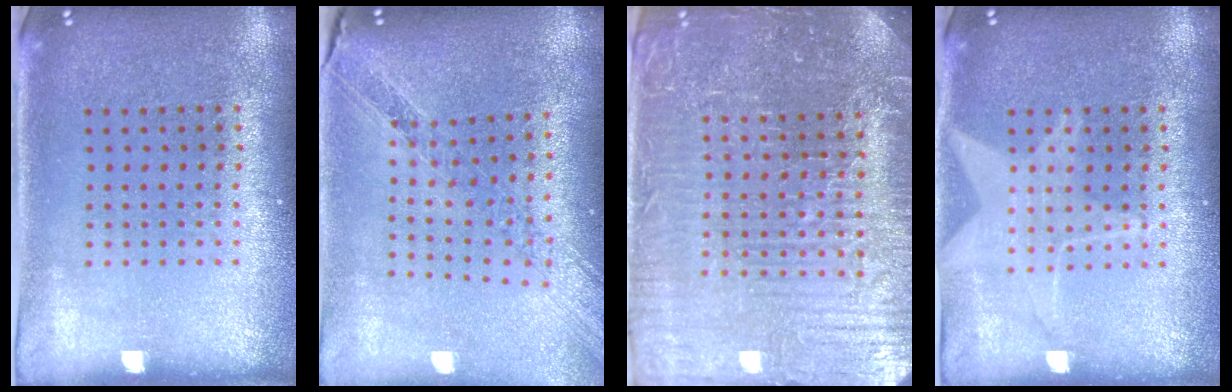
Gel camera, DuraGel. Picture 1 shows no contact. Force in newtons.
{"total": 1.1, "press": 1.1, "slide": 0.3}
{"total": 5.3, "press": 4.9, "slide": 1.9}
{"total": 2.3, "press": 2.3, "slide": 0.3}